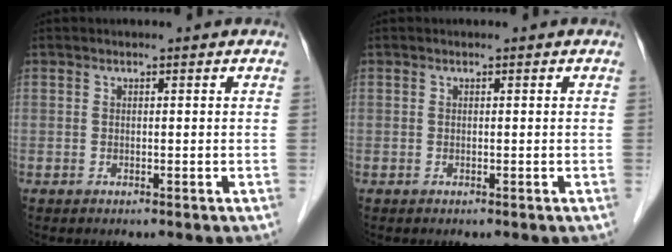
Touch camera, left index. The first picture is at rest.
{"total": 0.0}